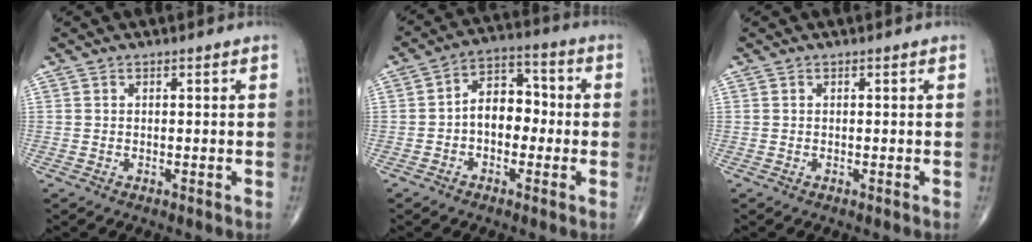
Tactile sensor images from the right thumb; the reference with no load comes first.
{"total": 8.4, "force": [-1.1, 5.8, 6.1], "torque": [-0.067, 0.032, -0.033]}
{"total": 0.0}